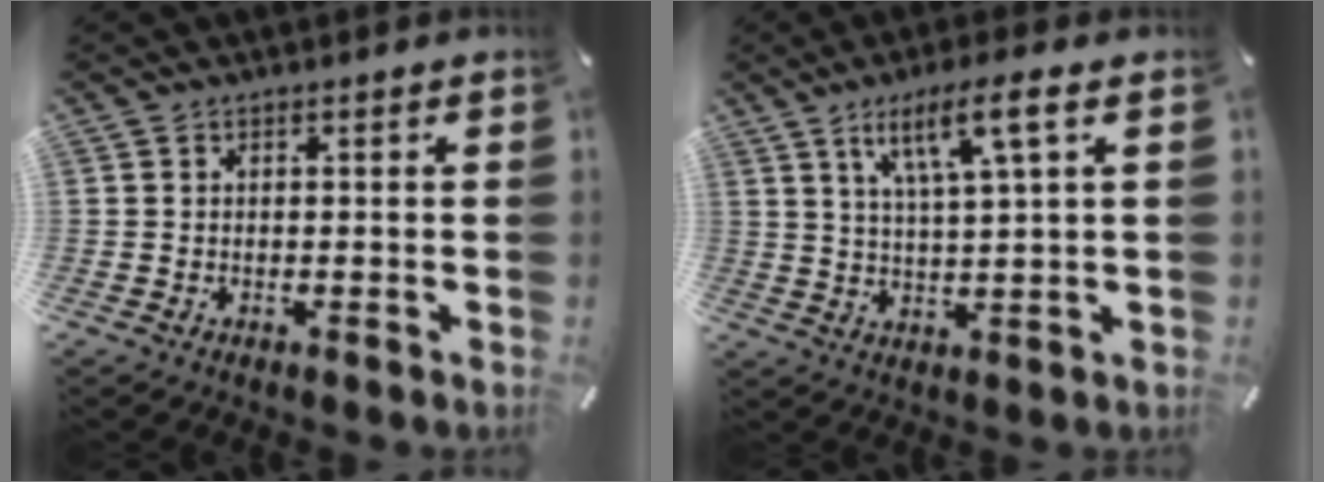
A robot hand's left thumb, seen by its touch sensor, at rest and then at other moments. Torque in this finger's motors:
{"motor_torque": [0.18, 0.12, 1.14, -0.91, 0.47]}